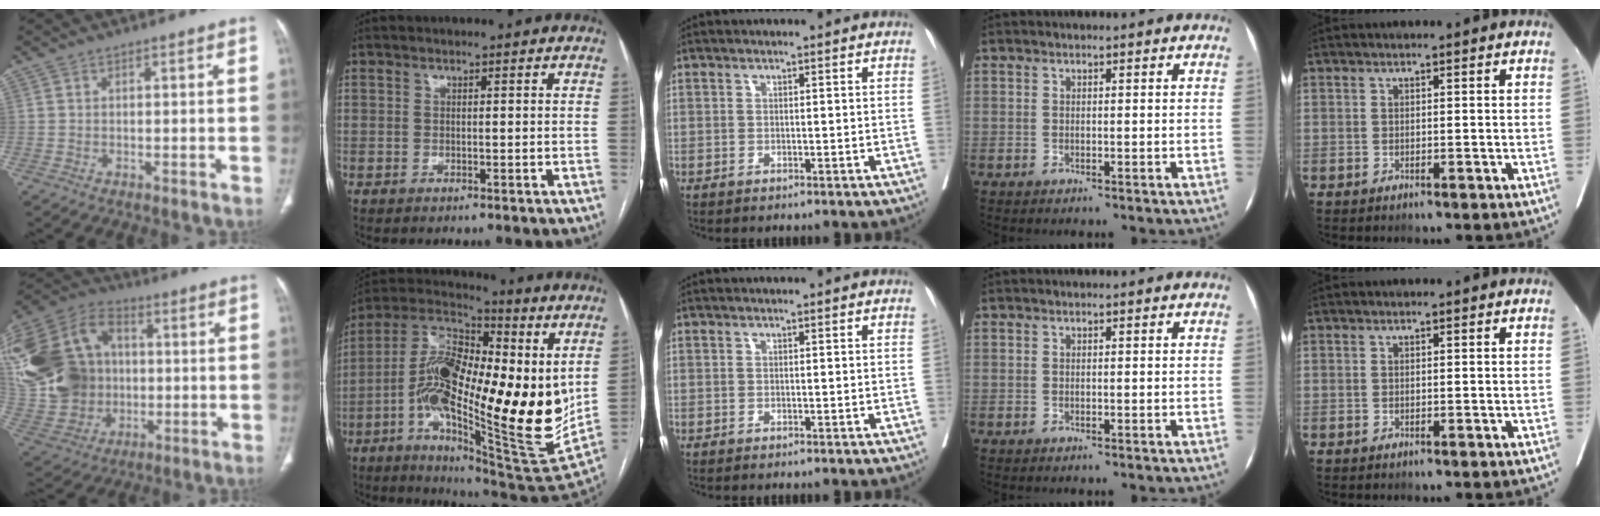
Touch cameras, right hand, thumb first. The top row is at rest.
{"thumb": {"total": 31.1, "force": [2.5, 24.6, 18.8], "torque": [-0.431, 0.048, 0.062]}, "index": {"total": 27.5, "force": [0.7, 8.0, 26.3], "torque": [-0.429, 0.010, 0.006]}}